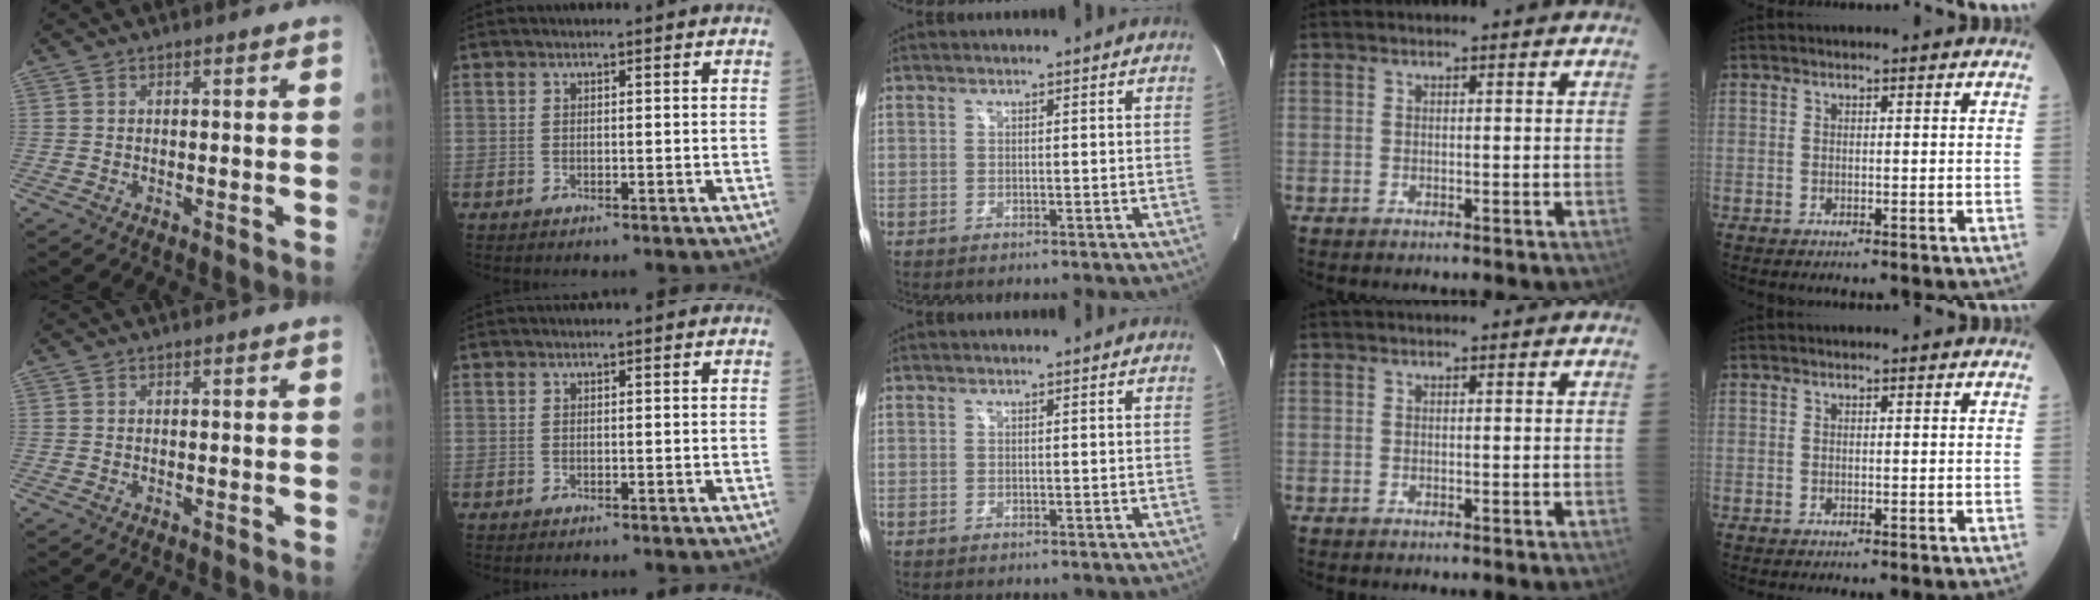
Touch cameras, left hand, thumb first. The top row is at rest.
{}